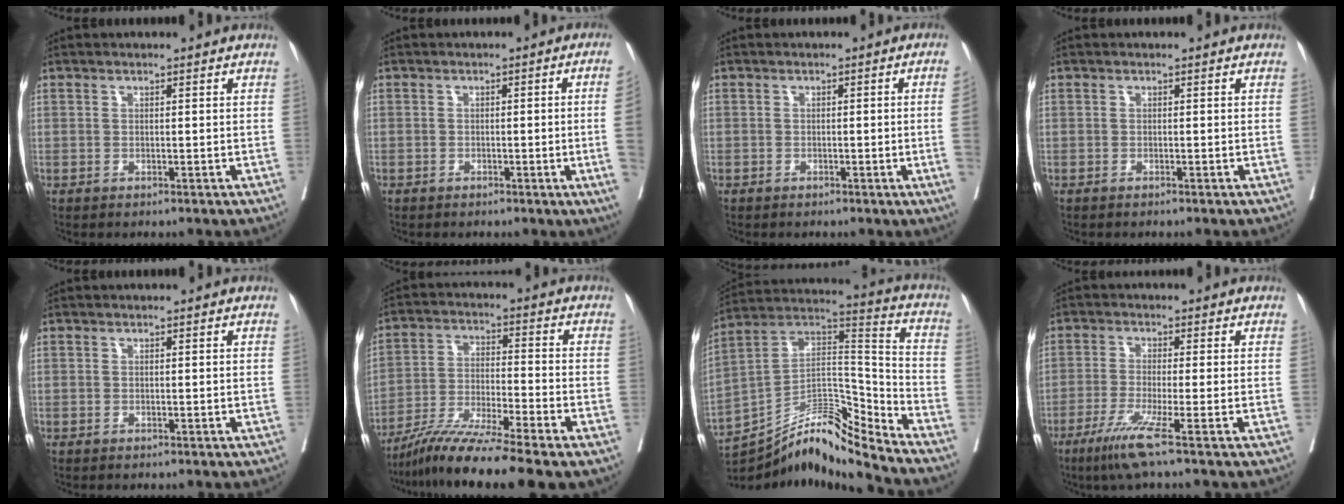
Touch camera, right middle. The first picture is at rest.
{"total": 5.2, "force": [-1.0, -1.3, 5.0], "torque": [-0.056, -0.005, -0.015]}
{"total": 3.1, "force": [-0.7, -0.8, 2.9], "torque": [-0.037, -0.001, -0.009]}
{"total": 0.0}
{"total": 0.0}
{"total": 11.7, "force": [-9.3, -1.3, 6.9], "torque": [-0.128, -0.034, -0.166]}
{"total": 17.0, "force": [-15.6, -0.6, 6.8], "torque": [-0.116, 0.061, -0.274]}
{"total": 6.2, "force": [-3.7, -1.2, 4.8], "torque": [-0.091, -0.020, -0.075]}